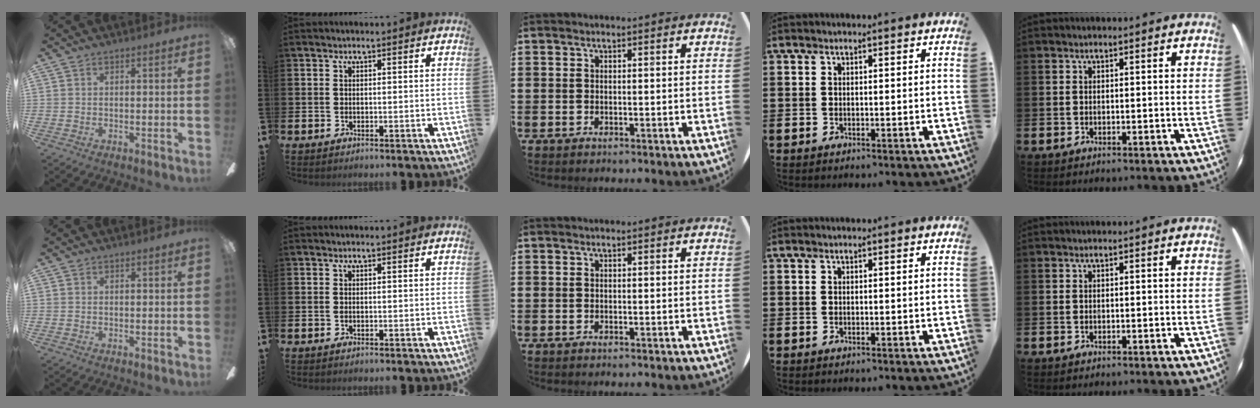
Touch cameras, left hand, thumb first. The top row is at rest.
{"thumb": {"total": 0.5, "force": [0.1, 0.5, 0.0], "torque": [0.001, 0.005, 0.000]}}